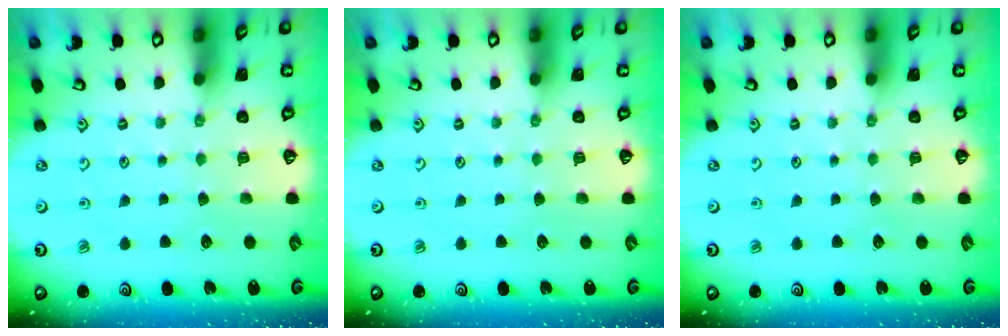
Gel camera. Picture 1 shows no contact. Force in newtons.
{"total": 0.0}
{"total": 0.0}